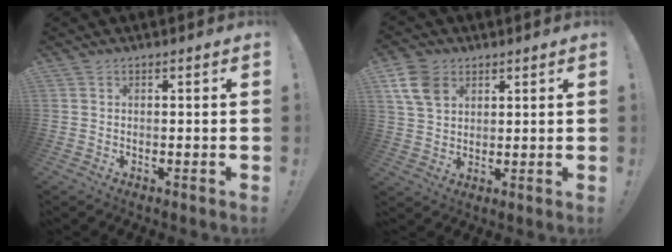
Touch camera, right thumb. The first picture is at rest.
{"total": 10.0, "force": [4.8, 7.1, 5.2], "torque": [-0.107, -0.012, 0.094]}